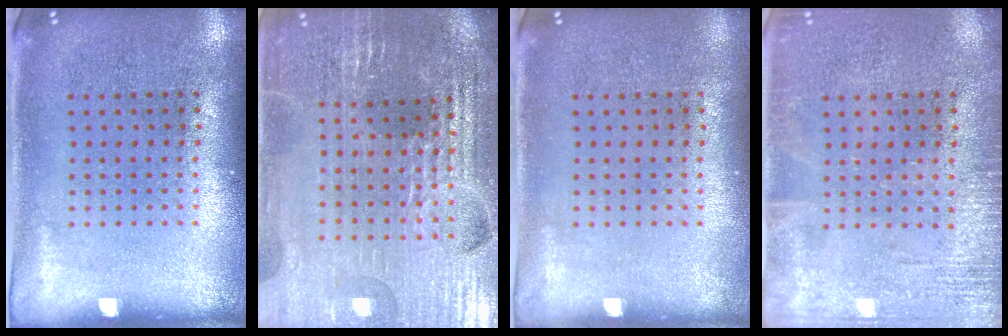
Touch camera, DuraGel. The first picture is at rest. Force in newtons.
{"total": 3.8, "press": 3.8, "slide": 0.8}
{"total": 0.0}
{"total": 2.4, "press": 2.4, "slide": 0.3}